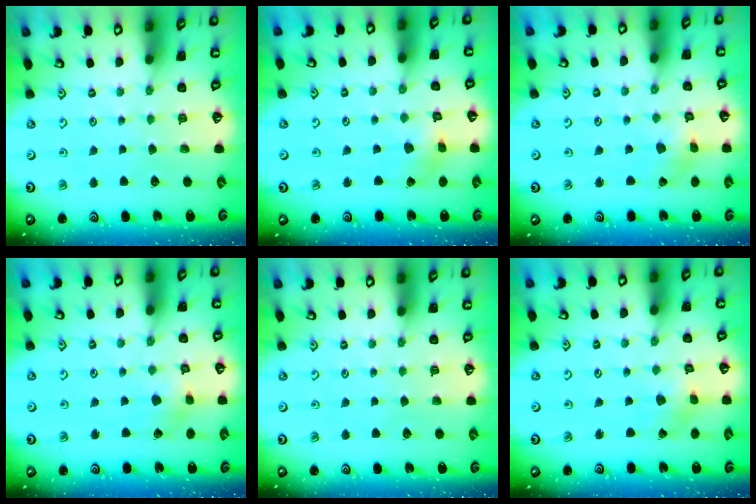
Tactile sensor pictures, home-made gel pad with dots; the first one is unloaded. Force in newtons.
{"total": 2.3, "press": 2.3, "slide": 0.5}
{"total": 1.5, "press": 1.5, "slide": 0.3}
{"total": 4.0, "press": 4.0, "slide": 0.3}
{"total": 0.0}
{"total": 1.6, "press": 1.6, "slide": 0.0}